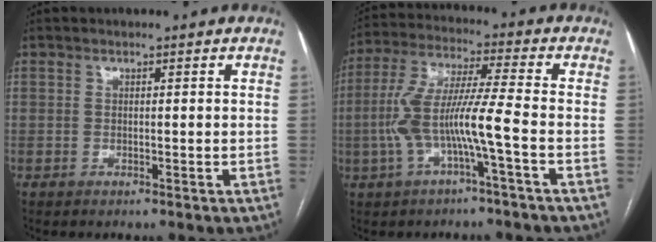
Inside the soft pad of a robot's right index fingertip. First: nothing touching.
{"total": 10.1, "force": [-2.8, 0.2, 9.7], "torque": [-0.208, 0.022, -0.055]}